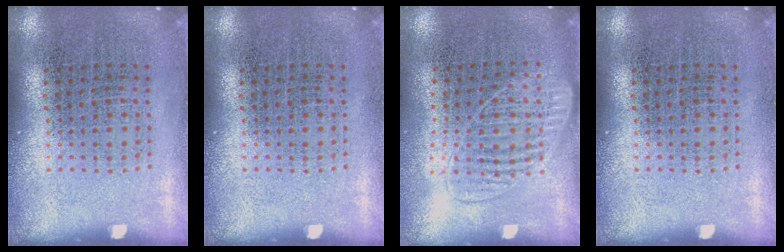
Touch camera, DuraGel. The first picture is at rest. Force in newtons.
{"total": 0.0}
{"total": 1.4, "press": 1.3, "slide": 0.6}
{"total": 0.0}